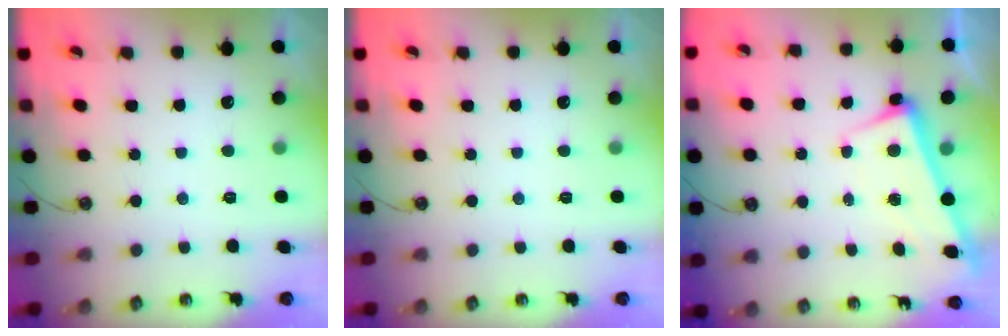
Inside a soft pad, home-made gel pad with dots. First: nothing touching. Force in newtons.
{"total": 0.0}
{"total": 2.6, "press": 2.5, "slide": 0.9}